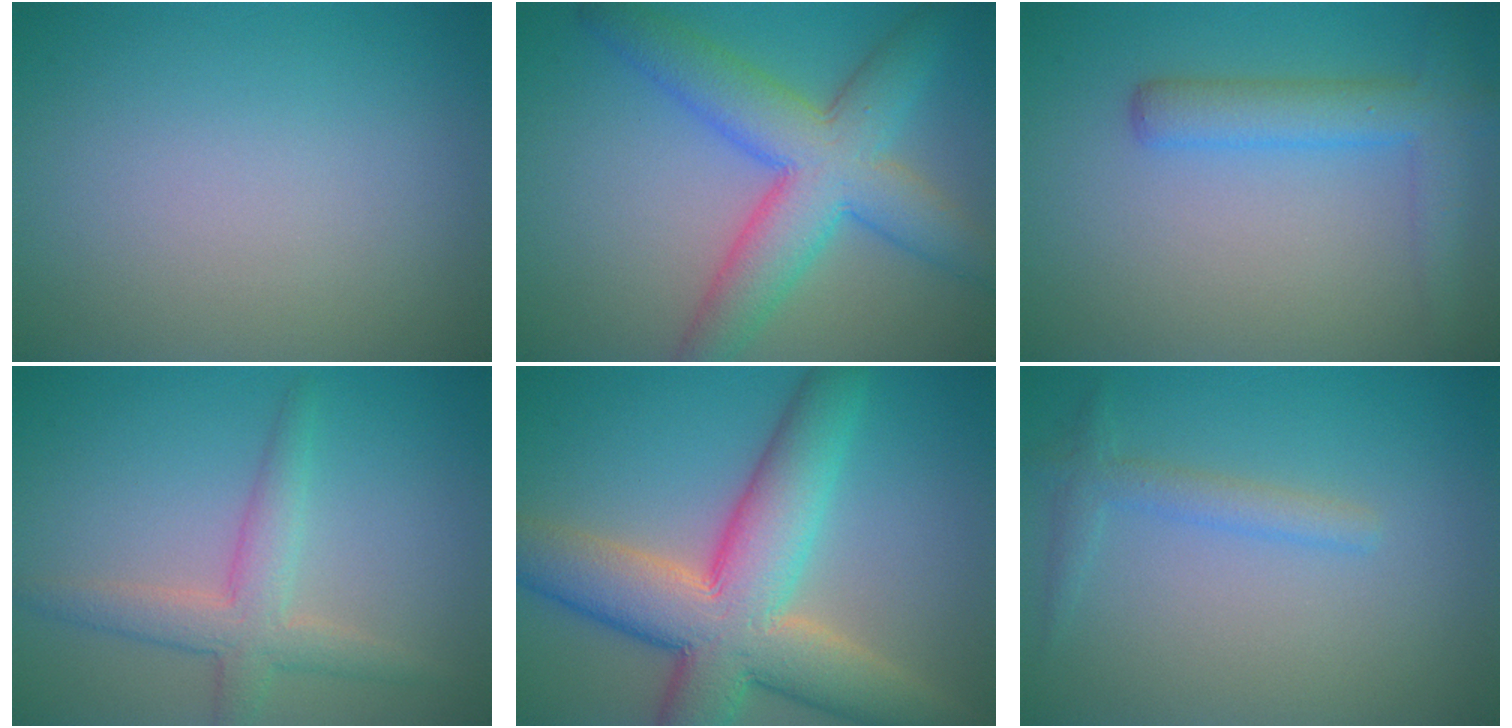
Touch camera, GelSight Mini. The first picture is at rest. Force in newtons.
{"total": 8.0, "press": 8.0, "slide": 0.2}
{"total": 4.8, "press": 4.8, "slide": 0.3}
{"total": 3.6, "press": 3.6, "slide": 0.2}
{"total": 11.3, "press": 11.3, "slide": 0.7}
{"total": 1.9, "press": 1.9, "slide": 0.1}